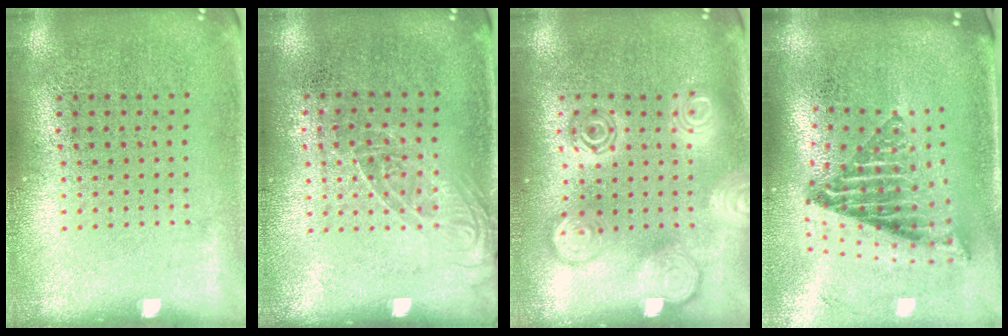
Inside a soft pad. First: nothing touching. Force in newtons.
{"total": 1.4, "press": 1.0, "slide": 0.9}
{"total": 2.8, "press": 2.8, "slide": 0.3}
{"total": 2.0, "press": 1.5, "slide": 1.4}